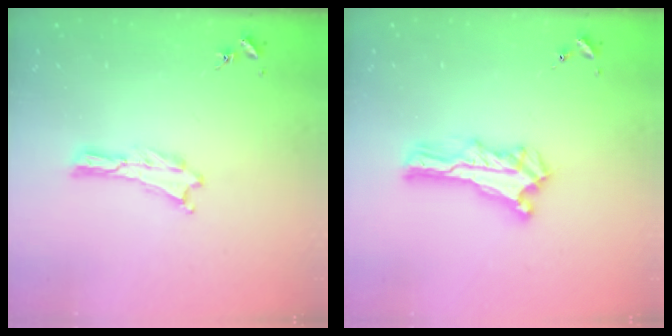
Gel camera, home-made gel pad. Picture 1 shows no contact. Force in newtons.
{"total": 3.2, "press": 3.2, "slide": 0.3}